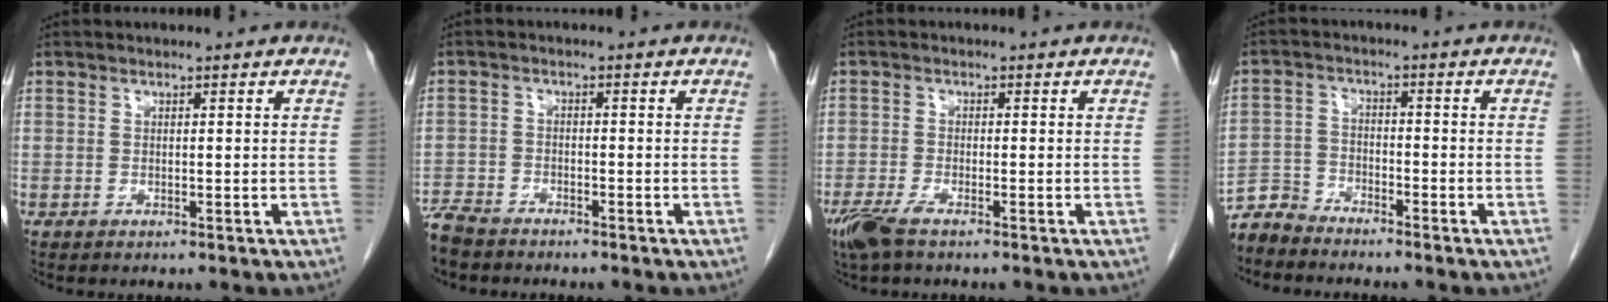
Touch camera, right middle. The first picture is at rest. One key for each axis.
{"total": 5.7, "fx": -5.1, "fy": 1.9, "fz": 1.6, "tx": -0.031, "ty": -0.013, "tz": -0.093}
{"total": 4.3, "fx": -3.0, "fy": 0.8, "fz": 3.0, "tx": -0.066, "ty": -0.011, "tz": -0.059}
{"total": 4.3, "fx": -4.2, "fy": 0.8, "fz": -0.3, "tx": 0.008, "ty": -0.009, "tz": -0.085}